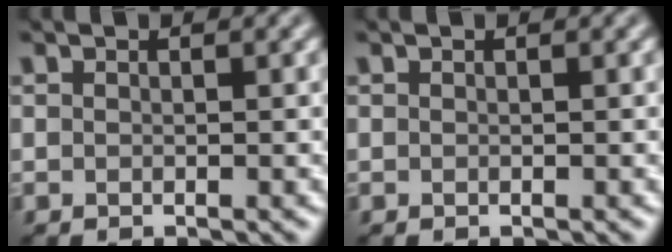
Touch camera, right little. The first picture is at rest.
{"total": 0.0}